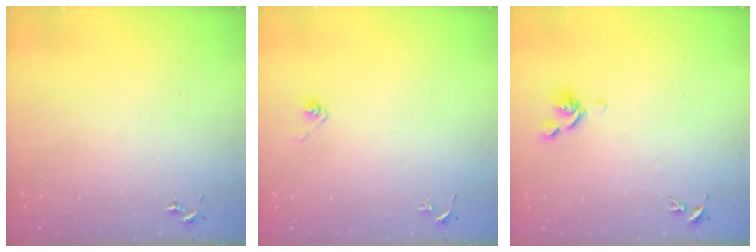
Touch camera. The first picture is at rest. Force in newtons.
{"total": 3.6, "press": 3.0, "slide": 2.1}
{"total": 6.7, "press": 6.6, "slide": 1.5}